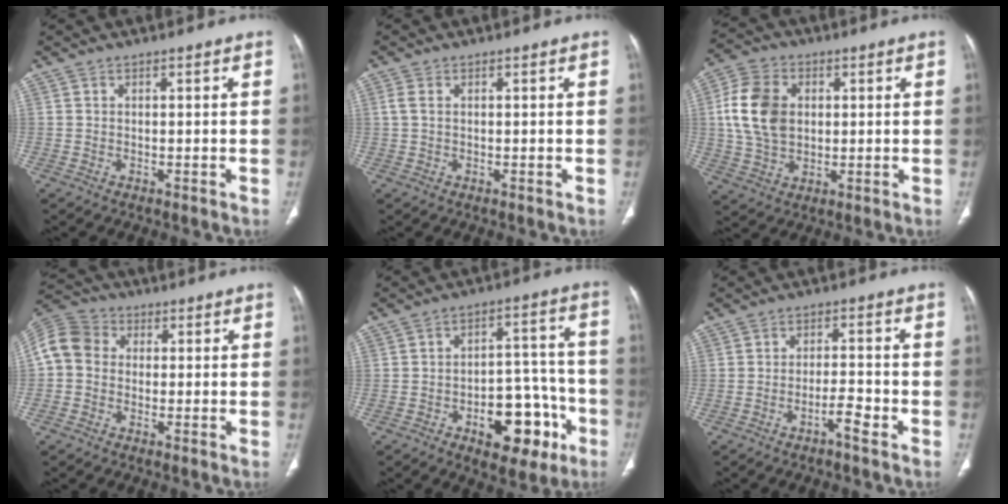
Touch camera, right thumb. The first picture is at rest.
{"total": 1.7, "force": [0.4, 1.0, 1.4], "torque": [-0.040, 0.008, 0.010]}
{"total": 12.3, "force": [1.8, 8.9, 8.2], "torque": [-0.146, 0.003, 0.034]}
{"total": 9.1, "force": [0.4, 7.8, 4.7], "torque": [-0.086, 0.028, -0.005]}
{"total": 14.7, "force": [-6.3, 8.2, 10.5], "torque": [-0.098, 0.058, -0.078]}
{"total": 3.9, "force": [-2.3, 0.7, 3.1], "torque": [-0.056, 0.018, -0.041]}